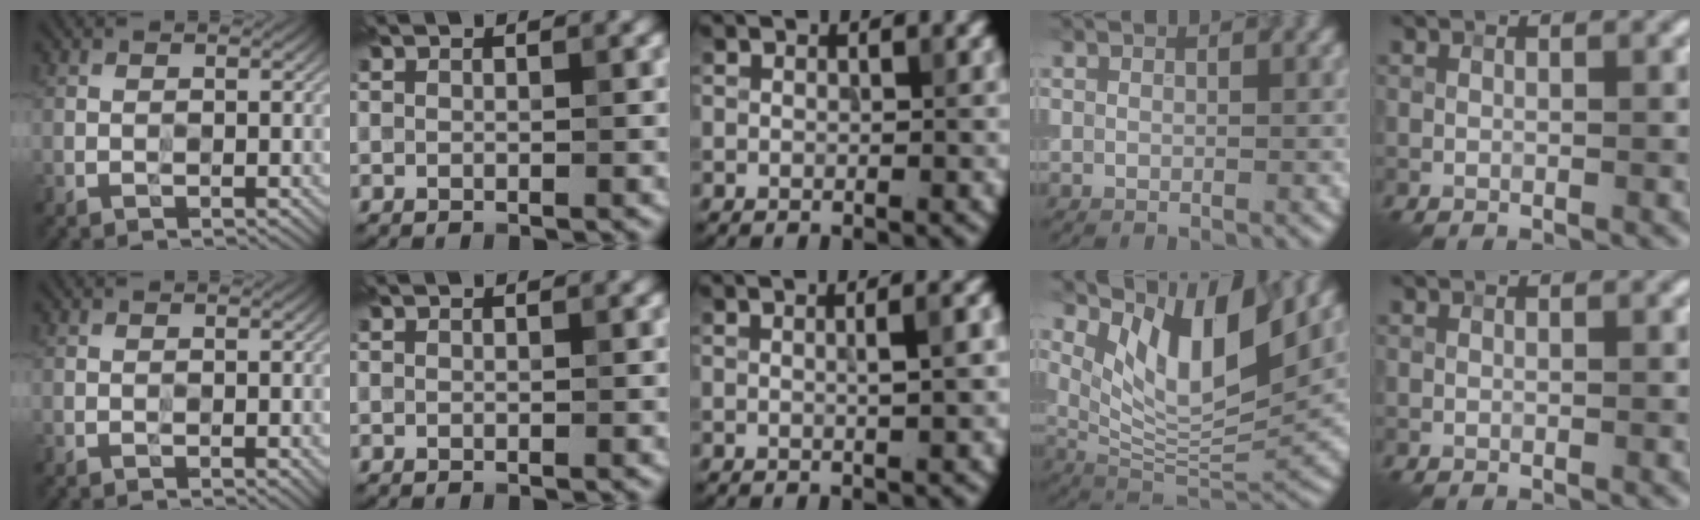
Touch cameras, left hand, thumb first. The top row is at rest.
{"thumb": {"total": 1.6, "force": [-0.5, 0.8, 1.3], "torque": [-0.009, -0.002, -0.004]}, "middle": {"total": 2.7, "force": [0.3, 0.8, 2.6], "torque": [-0.025, 0.012, 0.002]}, "ring": {"total": 9.1, "force": [4.8, 3.0, 7.0], "torque": [-0.121, -0.013, 0.092]}}